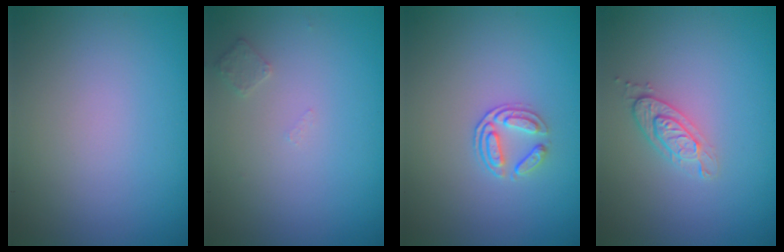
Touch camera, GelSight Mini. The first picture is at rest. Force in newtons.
{"total": 1.0, "press": 1.0, "slide": 0.1}
{"total": 2.0, "press": 1.4, "slide": 1.4}
{"total": 2.1, "press": 1.8, "slide": 1.1}